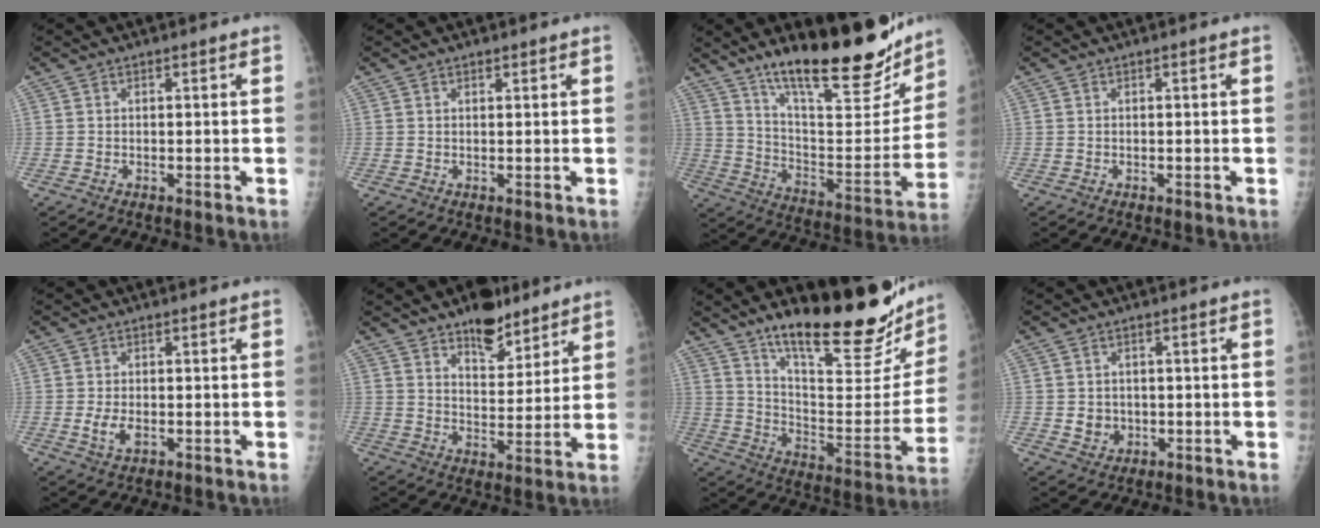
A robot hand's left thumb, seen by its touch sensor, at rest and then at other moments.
{"total": 0.8, "force": [0.6, 0.4, 0.2], "torque": [-0.001, -0.004, 0.008]}
{"total": 25.7, "force": [18.7, 6.9, 16.3], "torque": [-0.206, -0.094, 0.297]}
{"total": 0.0}
{"total": 3.3, "force": [-0.5, 1.9, 2.7], "torque": [-0.054, -0.005, -0.007]}
{"total": 11.0, "force": [8.0, 5.0, 5.6], "torque": [-0.052, -0.053, 0.128]}
{"total": 27.7, "force": [20.3, 7.6, 17.3], "torque": [-0.216, -0.108, 0.302]}
{"total": 3.4, "force": [-0.1, 3.1, 1.4], "torque": [-0.009, 0.000, 0.008]}